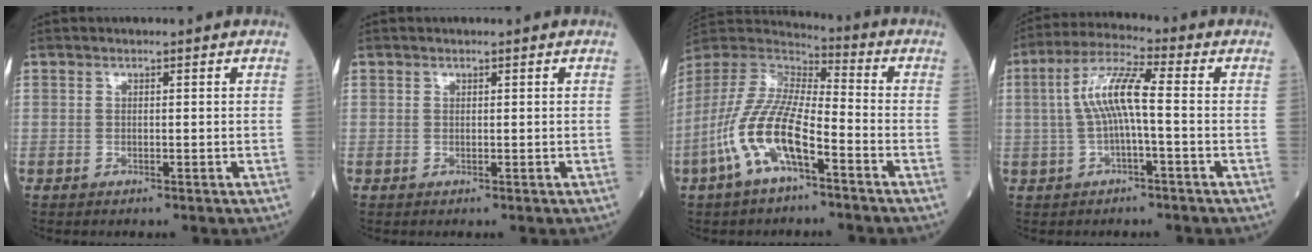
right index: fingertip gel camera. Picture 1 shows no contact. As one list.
[{"total": 0.0}, {"total": 13.6, "force": [-6.0, 3.8, 11.6], "torque": [-0.257, 0.000, -0.119]}, {"total": 7.9, "force": [0.0, 0.9, 7.9], "torque": [-0.158, 0.024, -0.005]}]